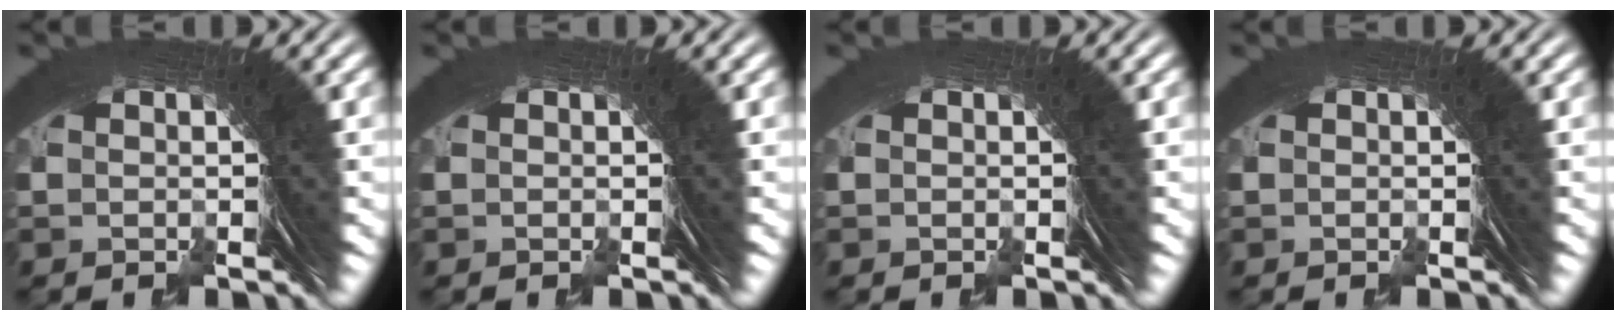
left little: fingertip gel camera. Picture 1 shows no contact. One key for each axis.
{"total": 0.0}
{"total": 0.5, "fx": -0.1, "fy": -0.4, "fz": -0.3, "tx": 0.007, "ty": 0.001, "tz": -0.002}
{"total": 0.0}